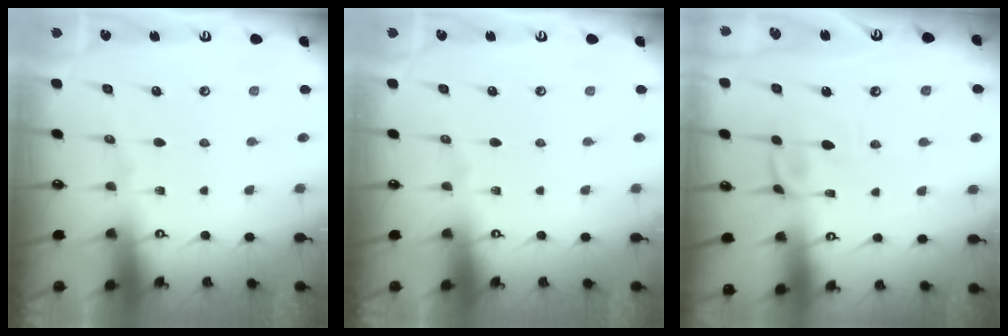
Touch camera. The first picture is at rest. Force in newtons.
{"total": 0.0}
{"total": 2.4, "press": 2.4, "slide": 0.6}